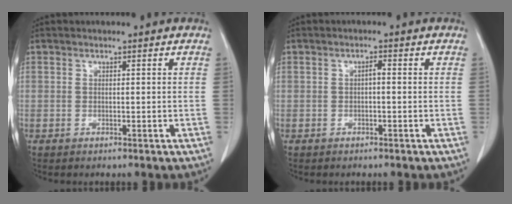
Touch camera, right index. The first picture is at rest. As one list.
[{"total": 1.0, "force": [-0.1, 0.3, 1.0], "torque": [-0.017, 0.004, -0.003]}]